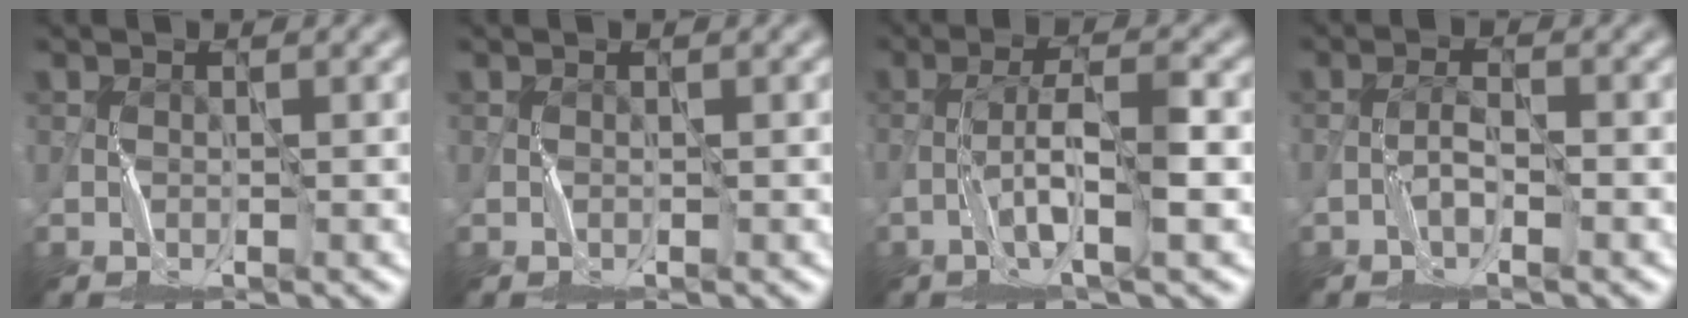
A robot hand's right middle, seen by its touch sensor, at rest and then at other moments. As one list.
[{"total": 0.0}, {"total": 3.9, "force": [-1.5, 0.1, 3.6], "torque": [-0.074, 0.012, -0.032]}, {"total": 0.9, "force": [-0.8, -0.4, 0.2], "torque": [-0.007, 0.005, -0.018]}]